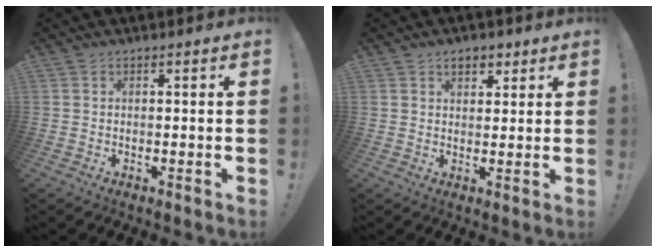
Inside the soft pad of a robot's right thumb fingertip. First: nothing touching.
{"total": 4.3, "force": [2.5, 2.8, 2.1], "torque": [-0.019, -0.006, 0.042]}